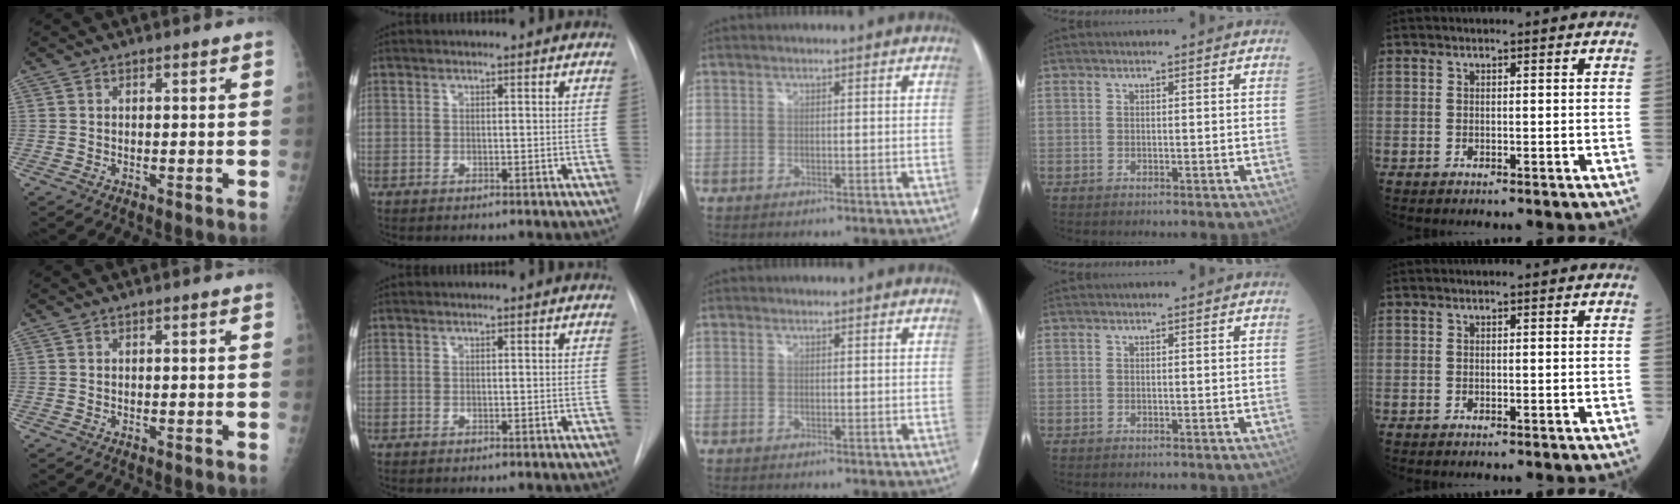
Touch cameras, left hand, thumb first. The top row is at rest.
{}